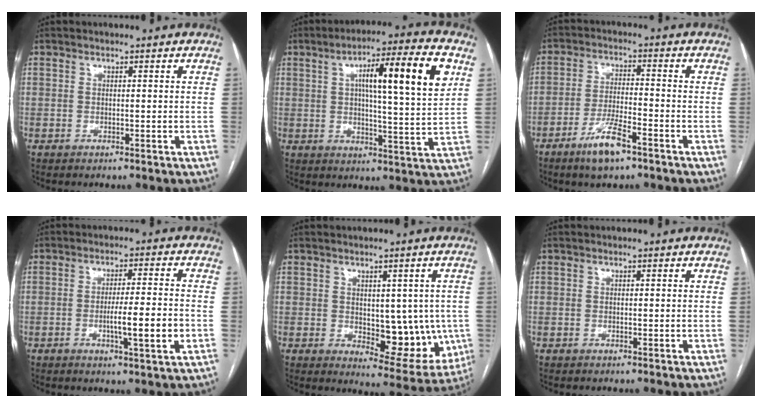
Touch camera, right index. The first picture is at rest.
{"total": 15.9, "force": [5.3, 1.2, 14.9], "torque": [-0.228, 0.018, 0.073]}
{"total": 7.3, "force": [-4.7, 1.2, 5.4], "torque": [-0.108, -0.009, -0.086]}
{"total": 7.4, "force": [-1.9, 0.2, 7.1], "torque": [-0.114, -0.003, -0.031]}
{"total": 10.9, "force": [-0.5, 5.7, 9.3], "torque": [-0.100, -0.002, 0.012]}
{"total": 0.0}